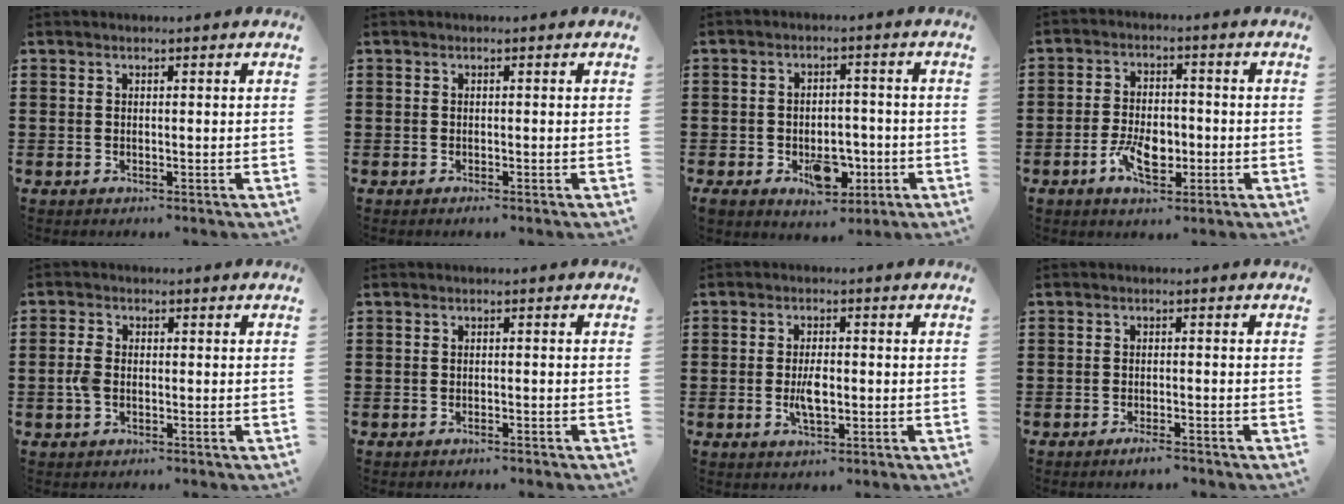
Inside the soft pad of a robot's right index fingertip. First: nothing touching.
{"total": 0.6, "force": [-0.5, -0.1, 0.2], "torque": [-0.005, -0.004, -0.010]}
{"total": 7.2, "force": [-3.0, 4.3, 5.0], "torque": [-0.063, 0.012, -0.050]}
{"total": 6.5, "force": [-2.2, 3.5, 5.0], "torque": [-0.095, 0.001, -0.042]}
{"total": 2.7, "force": [-0.6, 1.6, 2.1], "torque": [-0.062, -0.006, -0.017]}
{"total": 0.8, "force": [-0.7, -0.1, 0.3], "torque": [-0.009, -0.005, -0.013]}
{"total": 3.9, "force": [-0.7, 1.5, 3.6], "torque": [-0.072, -0.001, -0.013]}
{"total": 1.9, "force": [-1.6, 0.0, 1.0], "torque": [-0.018, -0.003, -0.030]}